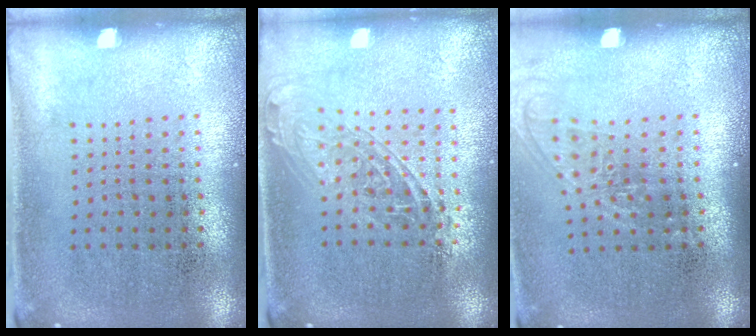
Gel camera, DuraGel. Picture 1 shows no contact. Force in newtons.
{"total": 1.6, "press": 1.3, "slide": 0.9}
{"total": 1.3, "press": 1.0, "slide": 0.8}